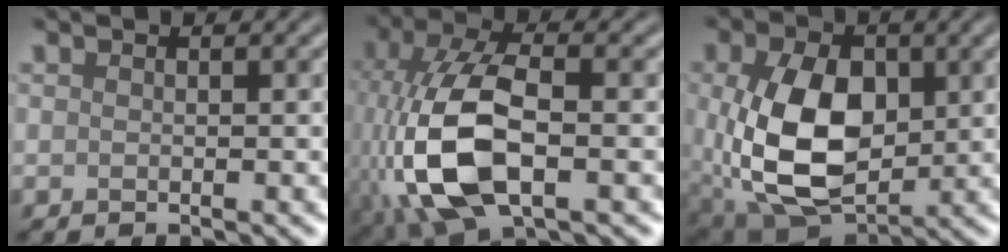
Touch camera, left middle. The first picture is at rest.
{"total": 11.6, "force": [-2.5, 5.8, 9.8], "torque": [-0.232, -0.002, -0.051]}
{"total": 10.8, "force": [0.0, 7.1, 8.1], "torque": [-0.180, -0.006, 0.007]}